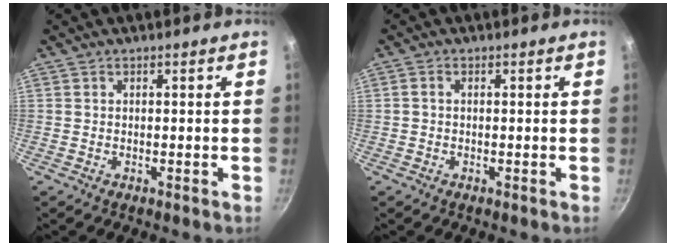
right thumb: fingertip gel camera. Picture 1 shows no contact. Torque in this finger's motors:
{"motor_torque": [0.16, -0.13, -0.19, 0.32, -0.03]}